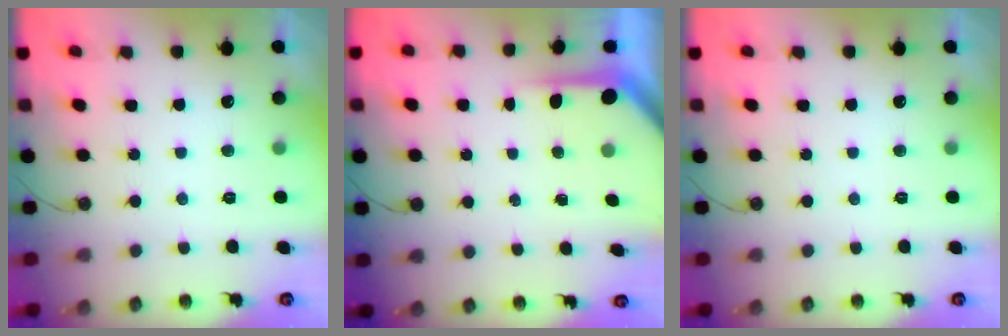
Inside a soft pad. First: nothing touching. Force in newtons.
{"total": 3.8, "press": 3.8, "slide": 0.4}
{"total": 0.0}